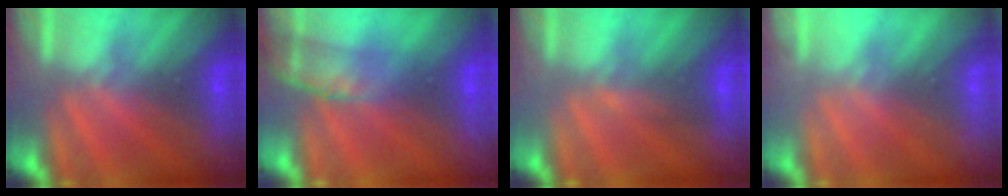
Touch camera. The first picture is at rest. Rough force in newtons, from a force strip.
{"total": 3.0}
{"total": 3.8}
{"total": 2.1}